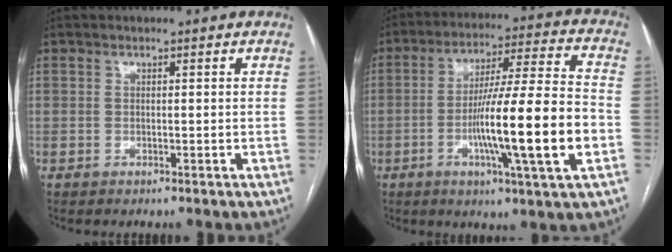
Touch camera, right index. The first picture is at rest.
{"total": 17.7, "force": [-4.5, -0.3, 17.1], "torque": [-0.290, -0.006, -0.077]}